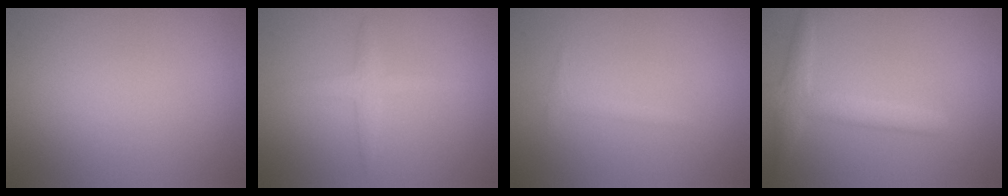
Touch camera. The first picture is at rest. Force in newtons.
{"total": 1.7, "press": 1.7, "slide": 0.1}
{"total": 0.7, "press": 0.7, "slide": 0.1}
{"total": 2.9, "press": 2.9, "slide": 0.1}